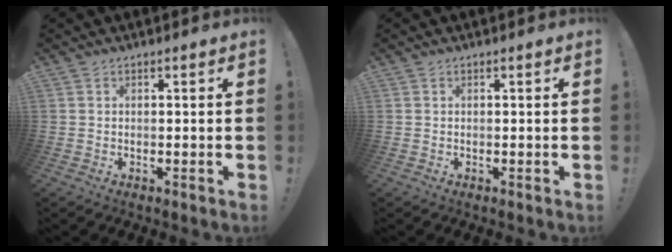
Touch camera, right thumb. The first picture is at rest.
{"total": 0.0}